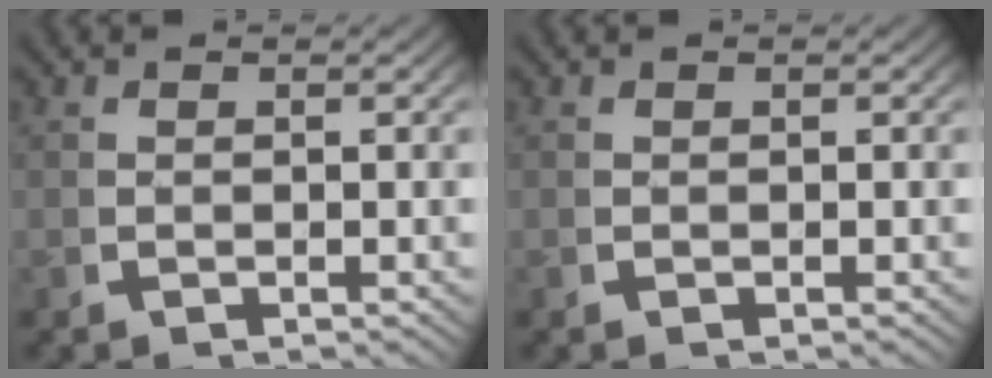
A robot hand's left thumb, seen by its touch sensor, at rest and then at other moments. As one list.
[{"total": 0.0}]